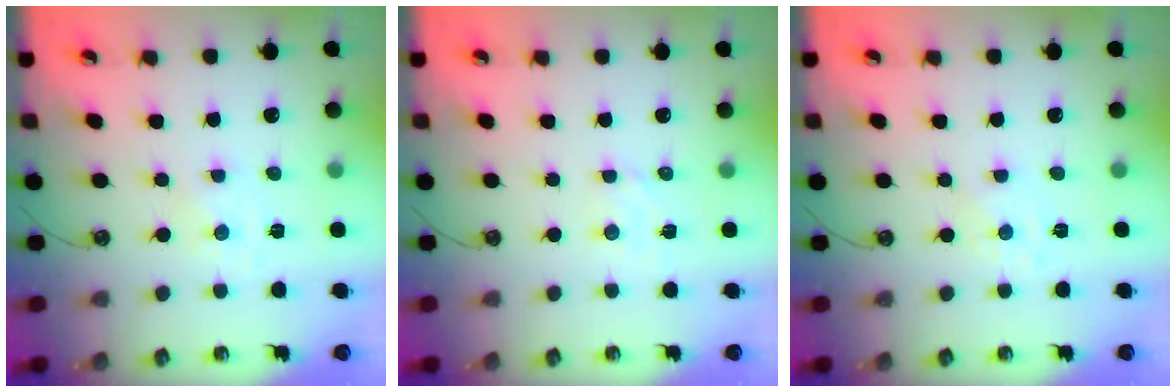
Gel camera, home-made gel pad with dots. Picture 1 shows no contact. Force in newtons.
{"total": 1.8, "press": 1.8, "slide": 0.3}
{"total": 1.7, "press": 1.6, "slide": 0.2}